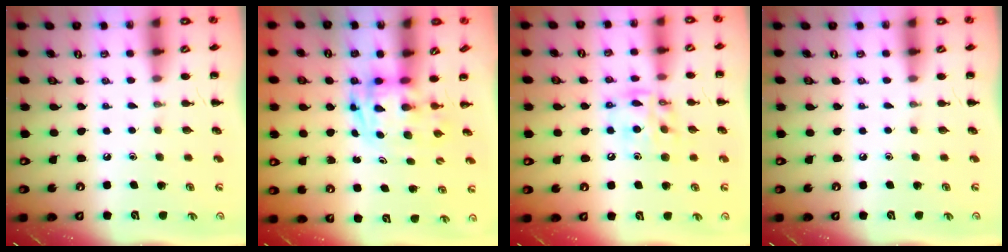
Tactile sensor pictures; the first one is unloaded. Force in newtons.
{"total": 2.7, "press": 2.6, "slide": 0.5}
{"total": 13.2, "press": 12.9, "slide": 2.8}
{"total": 0.0}